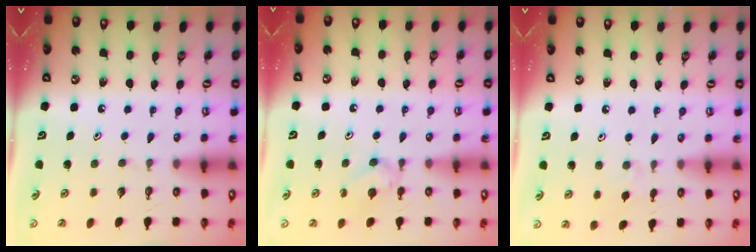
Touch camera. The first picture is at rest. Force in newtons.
{"total": 7.4, "press": 7.3, "slide": 0.8}
{"total": 4.7, "press": 4.7, "slide": 0.7}